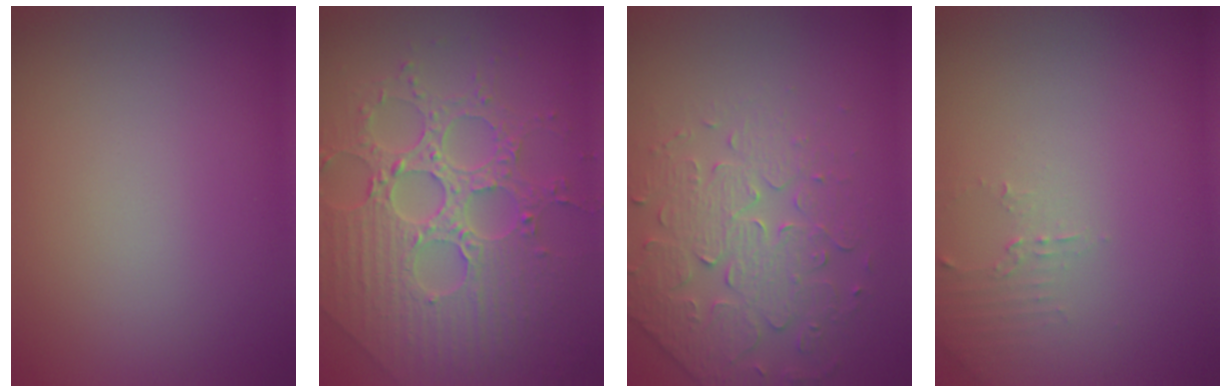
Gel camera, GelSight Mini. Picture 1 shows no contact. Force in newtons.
{"total": 8.0, "press": 5.9, "slide": 5.4}
{"total": 4.6, "press": 3.8, "slide": 2.5}
{"total": 1.4, "press": 1.4, "slide": 0.4}